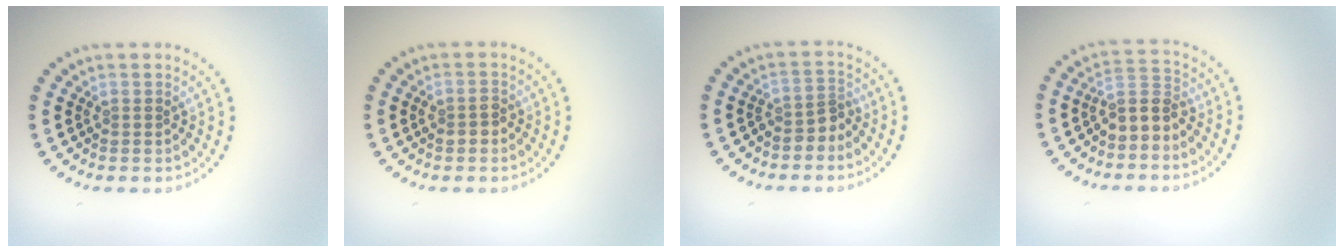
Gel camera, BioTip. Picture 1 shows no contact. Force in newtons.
{"total": 1.4, "press": 1.4, "slide": 0.3}
{"total": 2.0, "press": 1.4, "slide": 1.4}
{"total": 2.9, "press": 2.5, "slide": 1.4}